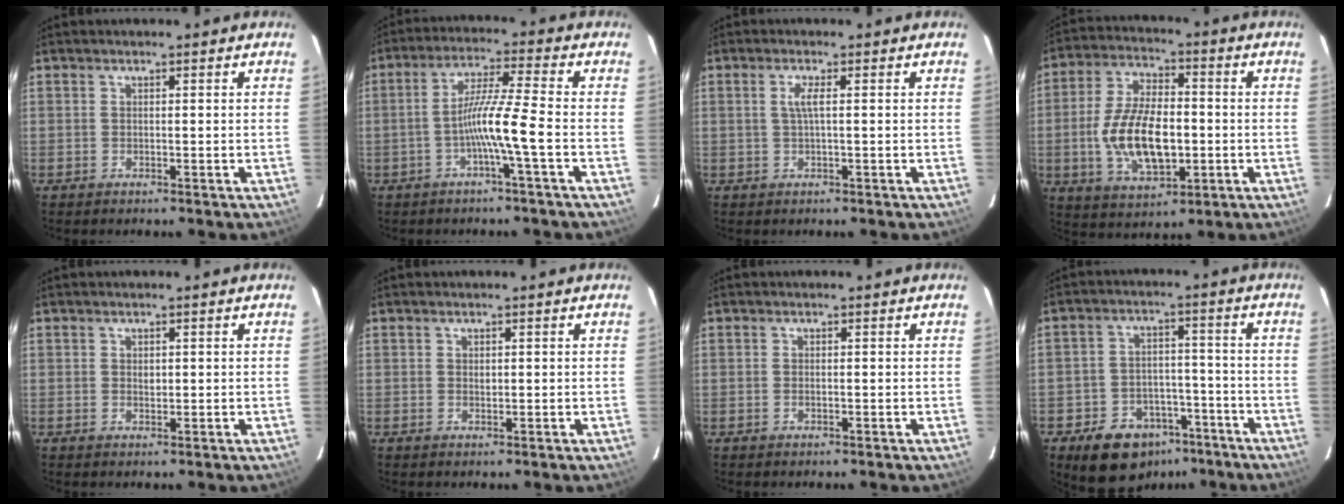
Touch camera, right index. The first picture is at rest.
{"total": 7.8, "force": [-2.8, -1.5, 7.2], "torque": [-0.144, 0.003, -0.053]}
{"total": 2.0, "force": [0.3, -0.1, 2.0], "torque": [-0.038, 0.003, 0.005]}
{"total": 14.8, "force": [-2.4, 7.4, 12.6], "torque": [-0.251, 0.001, -0.036]}
{"total": 0.9, "force": [0.2, 0.8, 0.5], "torque": [-0.006, 0.001, 0.004]}
{"total": 0.6, "force": [0.2, 0.5, 0.3], "torque": [-0.004, 0.001, 0.004]}
{"total": 0.5, "force": [-0.1, 0.3, 0.4], "torque": [-0.008, 0.001, -0.002]}
{"total": 12.8, "force": [-8.3, 8.6, 4.8], "torque": [-0.111, 0.027, -0.103]}